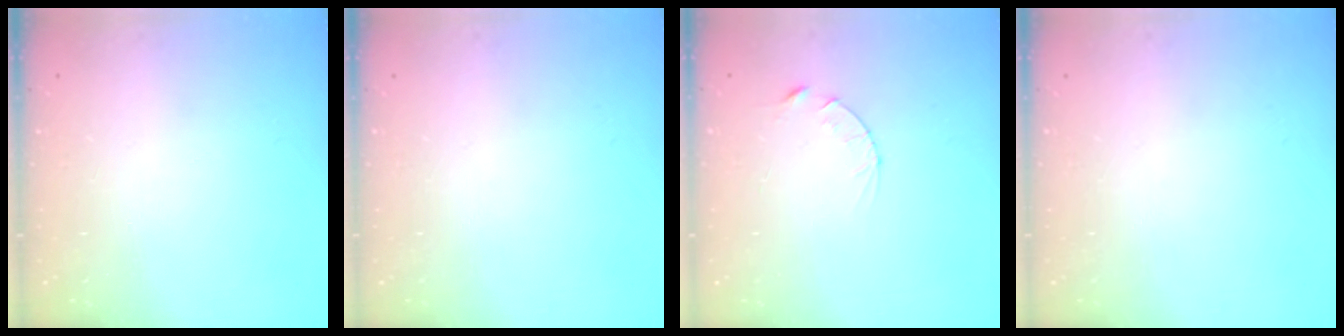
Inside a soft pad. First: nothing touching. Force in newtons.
{"total": 0.0}
{"total": 4.1, "press": 4.0, "slide": 0.4}
{"total": 0.0}